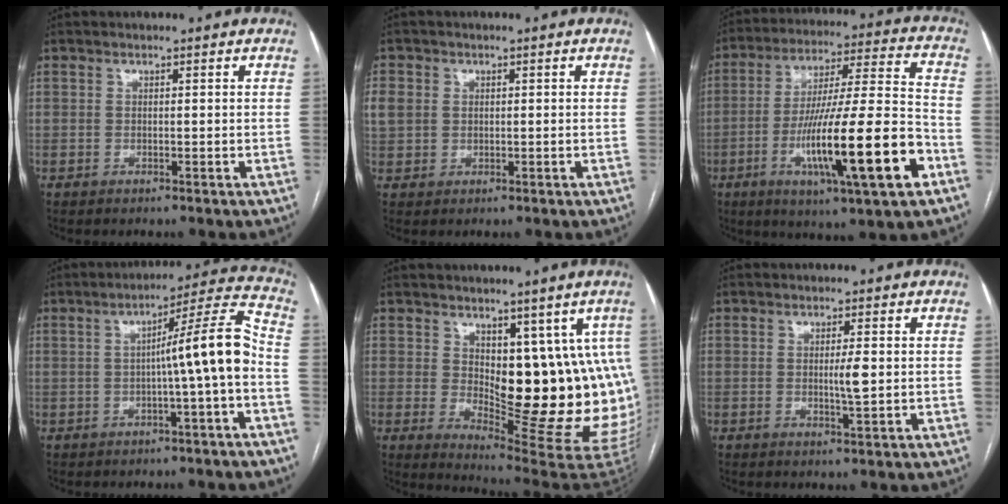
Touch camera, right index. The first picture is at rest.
{"total": 4.1, "force": [0.7, 3.6, 1.8], "torque": [-0.053, 0.015, 0.019]}
{"total": 21.0, "force": [-7.8, 1.0, 19.5], "torque": [-0.326, -0.016, -0.126]}
{"total": 9.6, "force": [-1.7, -1.0, 9.4], "torque": [-0.136, 0.026, -0.024]}
{"total": 17.4, "force": [2.5, 6.5, 15.9], "torque": [-0.164, -0.016, 0.051]}
{"total": 2.5, "force": [0.0, 0.2, 2.5], "torque": [-0.044, -0.003, 0.000]}